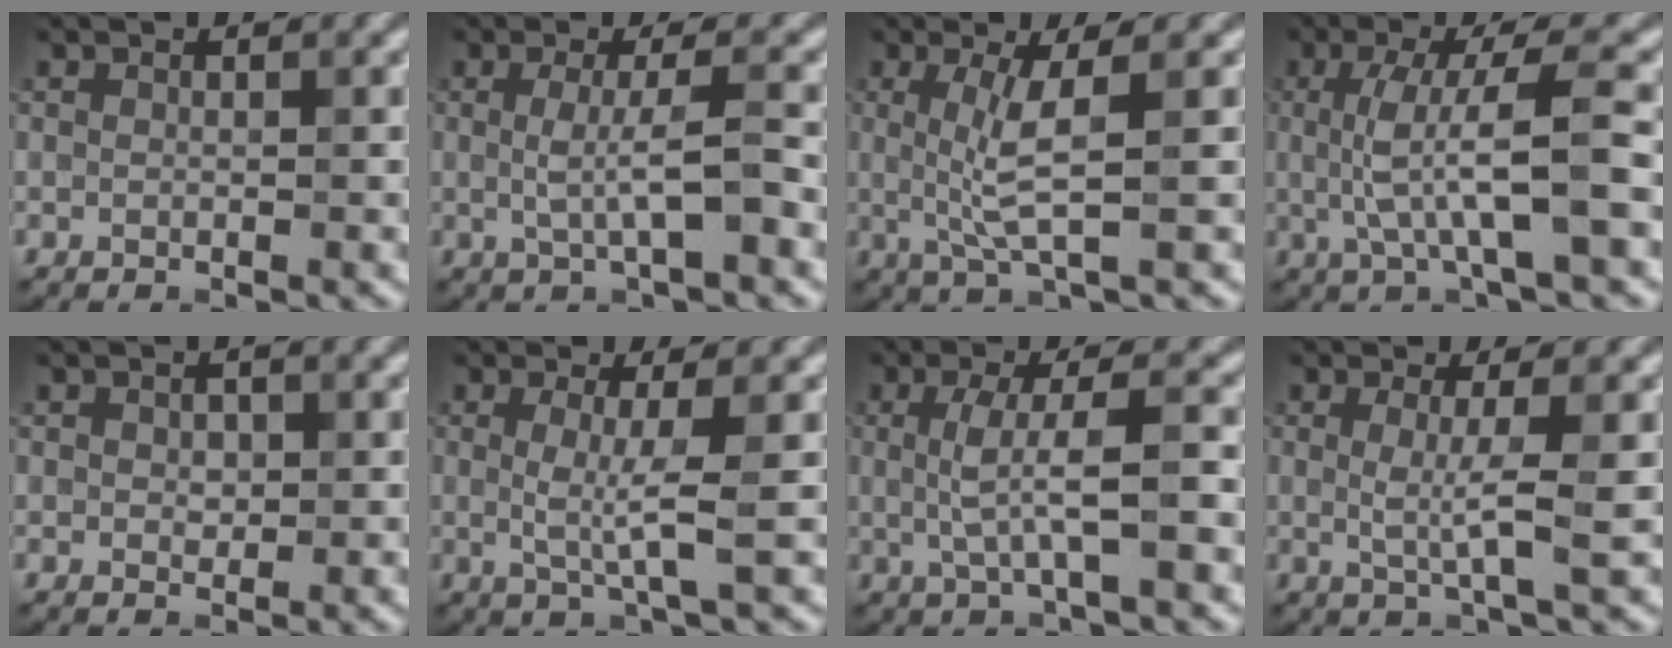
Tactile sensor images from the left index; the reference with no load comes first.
{"total": 3.1, "force": [-0.1, 0.5, 3.1], "torque": [-0.062, -0.005, -0.003]}
{"total": 3.8, "force": [0.4, 0.6, 3.7], "torque": [-0.081, -0.003, 0.011]}
{"total": 6.4, "force": [0.0, 1.3, 6.3], "torque": [-0.123, 0.002, 0.000]}
{"total": 1.0, "force": [0.1, 0.8, 0.6], "torque": [-0.012, -0.004, 0.003]}
{"total": 2.9, "force": [0.1, 0.4, 2.9], "torque": [-0.057, -0.006, -0.002]}
{"total": 4.1, "force": [0.0, 0.8, 4.0], "torque": [-0.079, 0.002, 0.002]}
{"total": 2.8, "force": [0.1, 0.4, 2.8], "torque": [-0.053, -0.006, -0.002]}